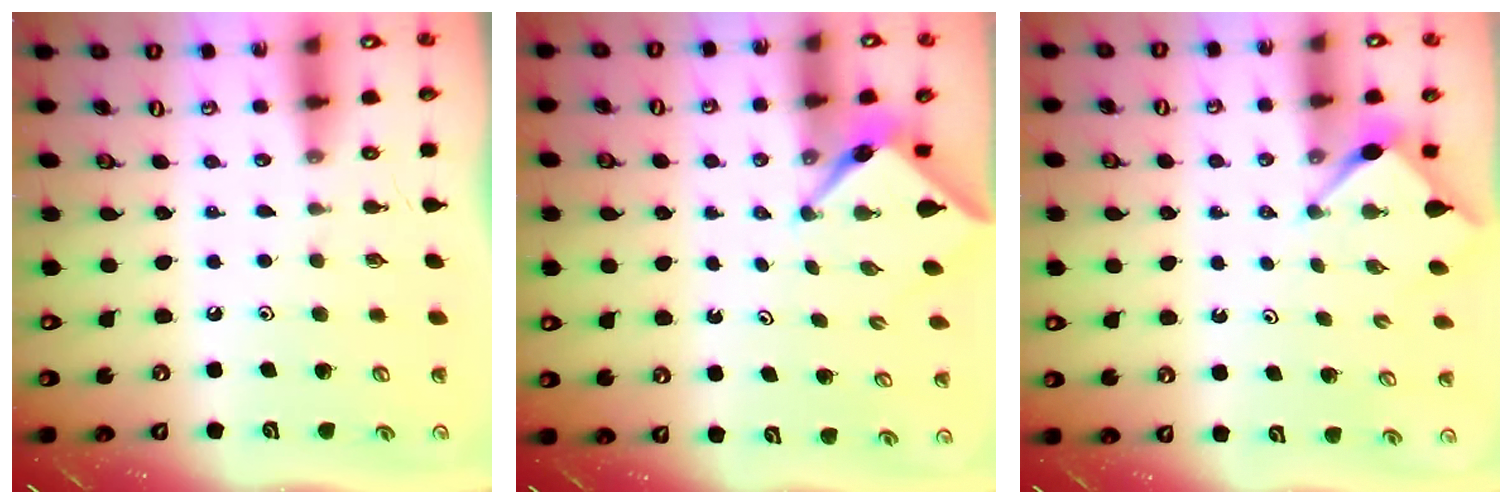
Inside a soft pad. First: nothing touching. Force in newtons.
{"total": 3.1, "press": 3.1, "slide": 0.3}
{"total": 2.9, "press": 2.9, "slide": 0.3}